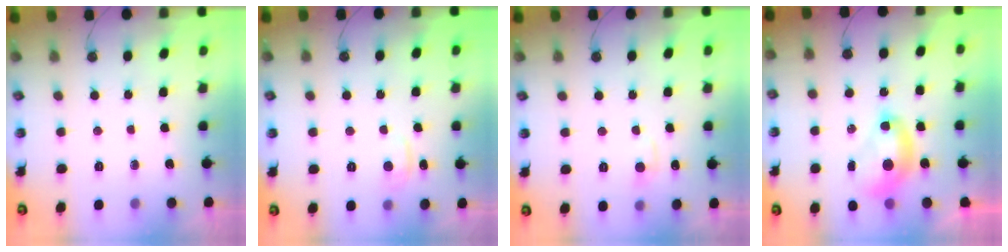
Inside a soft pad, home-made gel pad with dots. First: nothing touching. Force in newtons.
{"total": 0.9, "press": 0.0, "slide": 0.9}
{"total": 1.2, "press": 0.9, "slide": 0.8}
{"total": 2.5, "press": 2.5, "slide": 0.1}